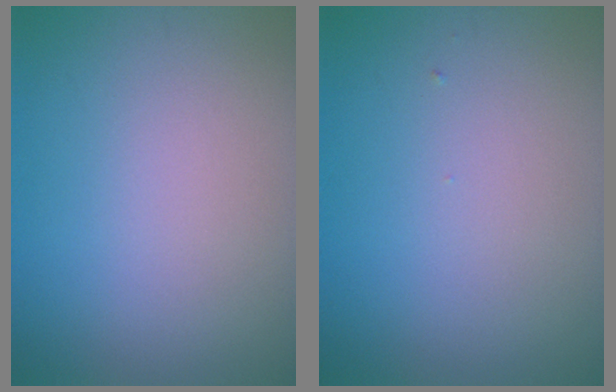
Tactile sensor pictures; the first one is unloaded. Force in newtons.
{"total": 0.0}